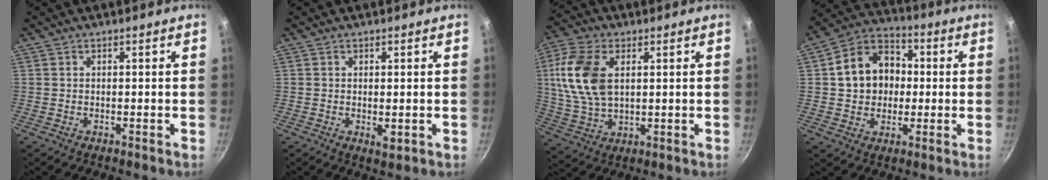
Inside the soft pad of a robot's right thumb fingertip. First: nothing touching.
{"total": 1.9, "force": [-0.2, 0.8, 1.7], "torque": [-0.029, -0.009, -0.001]}
{"total": 14.2, "force": [3.0, 8.6, 10.9], "torque": [-0.209, -0.003, 0.058]}
{"total": 13.5, "force": [1.1, 11.1, 7.6], "torque": [-0.096, 0.027, 0.008]}